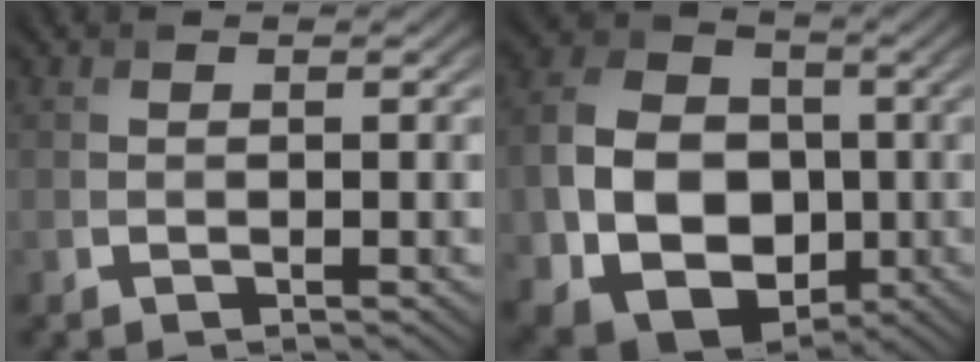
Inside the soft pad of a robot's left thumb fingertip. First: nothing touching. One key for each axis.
{"total": 13.2, "fx": -2.7, "fy": 10.0, "fz": 8.3, "tx": -0.191, "ty": -0.018, "tz": -0.051}